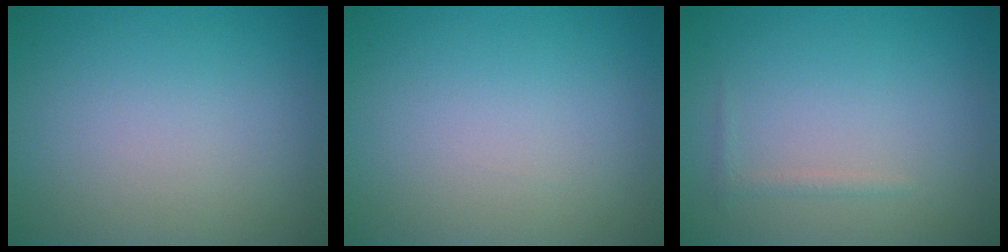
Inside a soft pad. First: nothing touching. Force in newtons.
{"total": 0.0}
{"total": 0.7, "press": 0.7, "slide": 0.0}